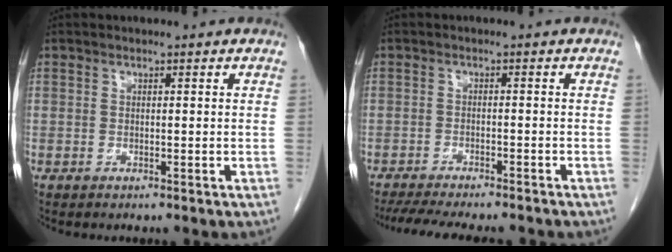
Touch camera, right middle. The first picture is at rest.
{"total": 13.0, "force": [-11.4, 2.1, 5.8], "torque": [-0.099, -0.018, -0.155]}